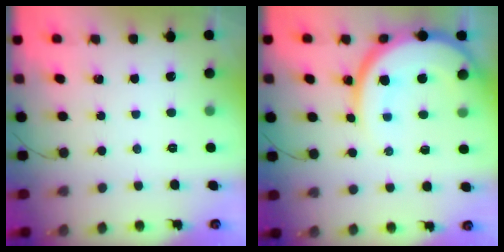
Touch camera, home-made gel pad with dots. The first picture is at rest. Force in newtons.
{"total": 13.4, "press": 13.4, "slide": 1.4}